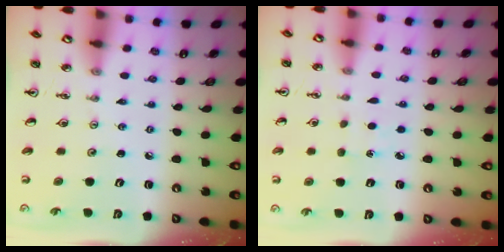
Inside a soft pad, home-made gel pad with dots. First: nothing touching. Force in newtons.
{"total": 3.3, "press": 3.3, "slide": 0.4}